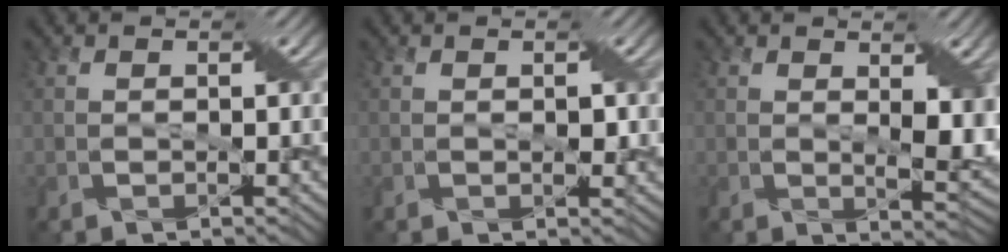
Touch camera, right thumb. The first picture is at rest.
{"total": 1.0, "force": [0.2, 0.5, 0.8], "torque": [-0.010, -0.001, 0.003]}
{"total": 5.2, "force": [1.1, 2.3, 4.6], "torque": [-0.078, -0.012, 0.025]}